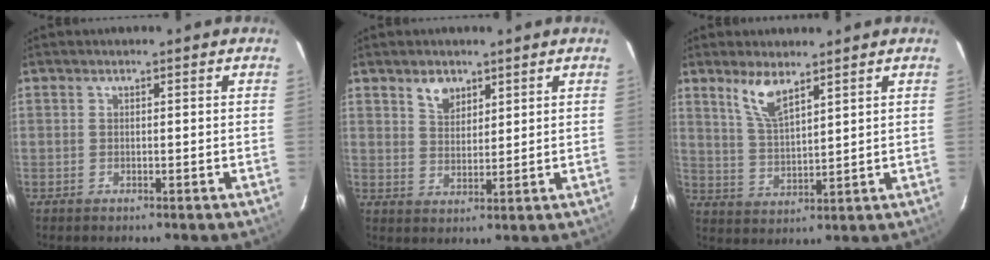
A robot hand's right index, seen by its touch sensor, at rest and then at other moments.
{"total": 4.2, "force": [2.8, 2.5, 1.9], "torque": [-0.027, 0.006, 0.053]}
{"total": 6.5, "force": [4.5, 1.8, 4.3], "torque": [-0.085, -0.001, 0.096]}